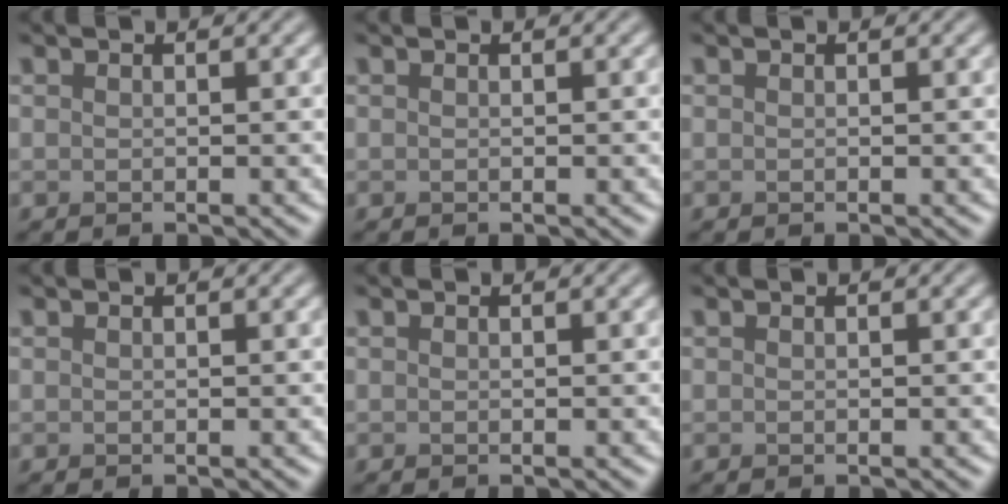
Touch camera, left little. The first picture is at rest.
{"total": 0.0}
{"total": 0.0}
{"total": 0.0}
{"total": 0.0}
{"total": 0.0}